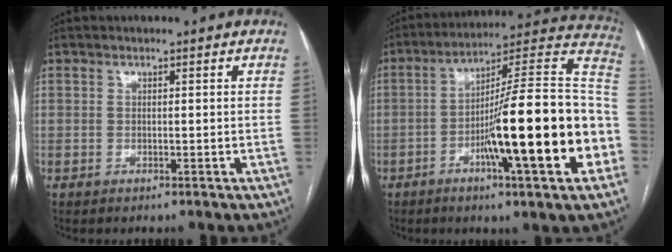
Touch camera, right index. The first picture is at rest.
{"total": 24.4, "force": [-6.1, 1.7, 23.5], "torque": [-0.282, 0.009, -0.098]}